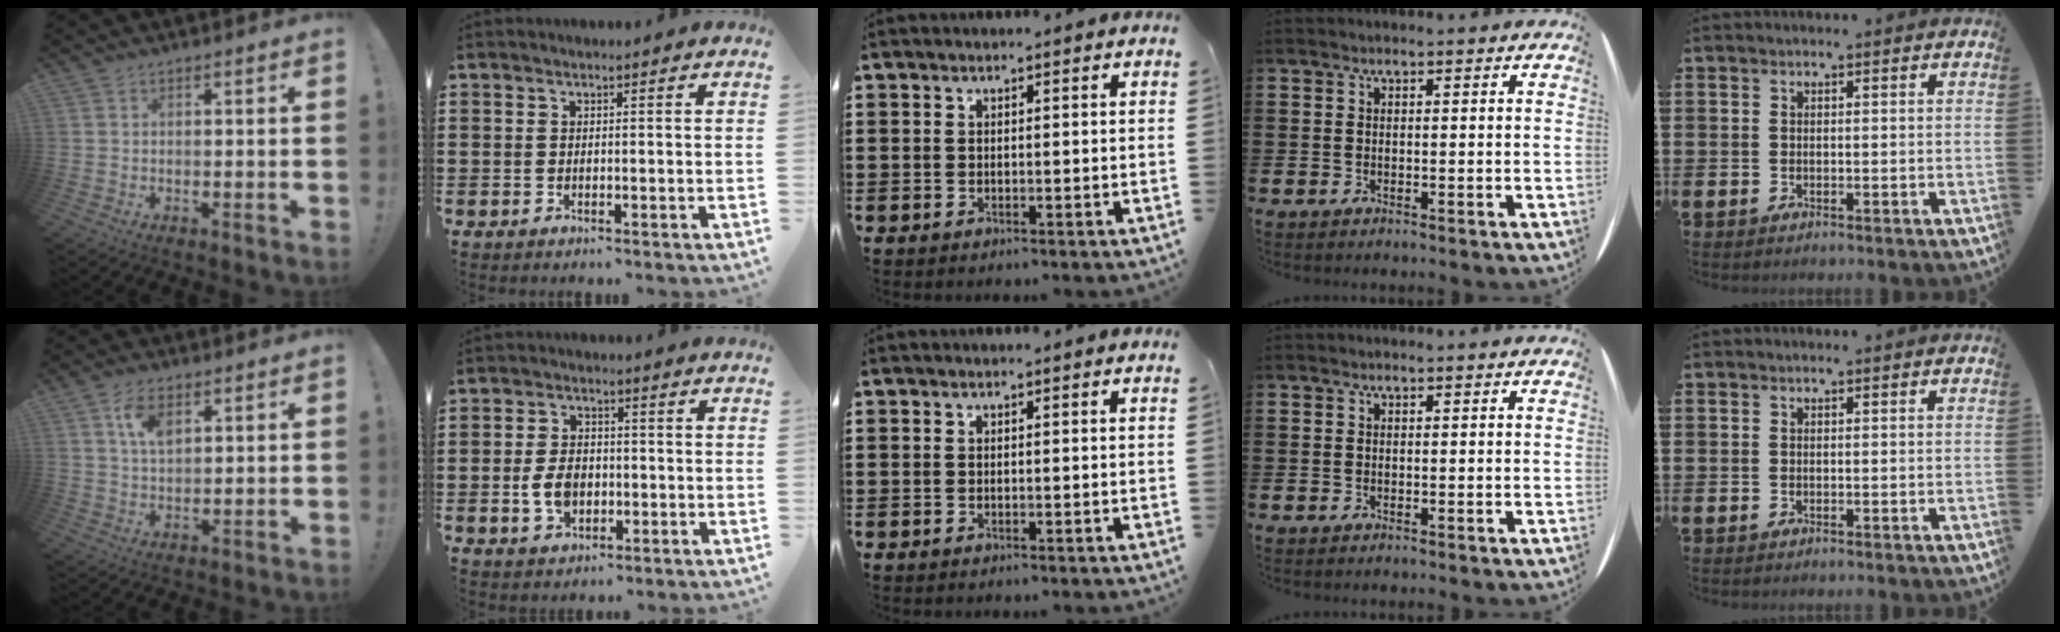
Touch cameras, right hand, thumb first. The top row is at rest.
{"thumb": {"total": 6.7, "force": [3.1, 3.5, 4.9], "torque": [-0.081, -0.007, 0.054]}, "index": {"total": 4.6, "force": [-0.9, 3.4, 3.0], "torque": [-0.067, -0.001, -0.022]}}